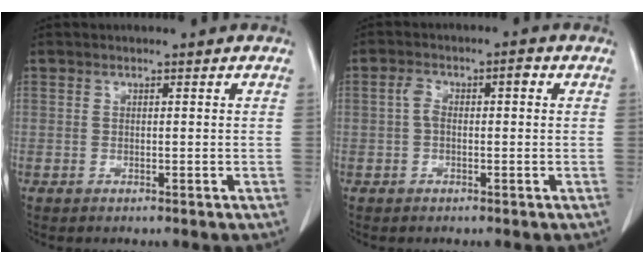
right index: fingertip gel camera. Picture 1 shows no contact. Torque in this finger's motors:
{"motor_torque": [0.25, 0.20, 0.06, 0.04]}